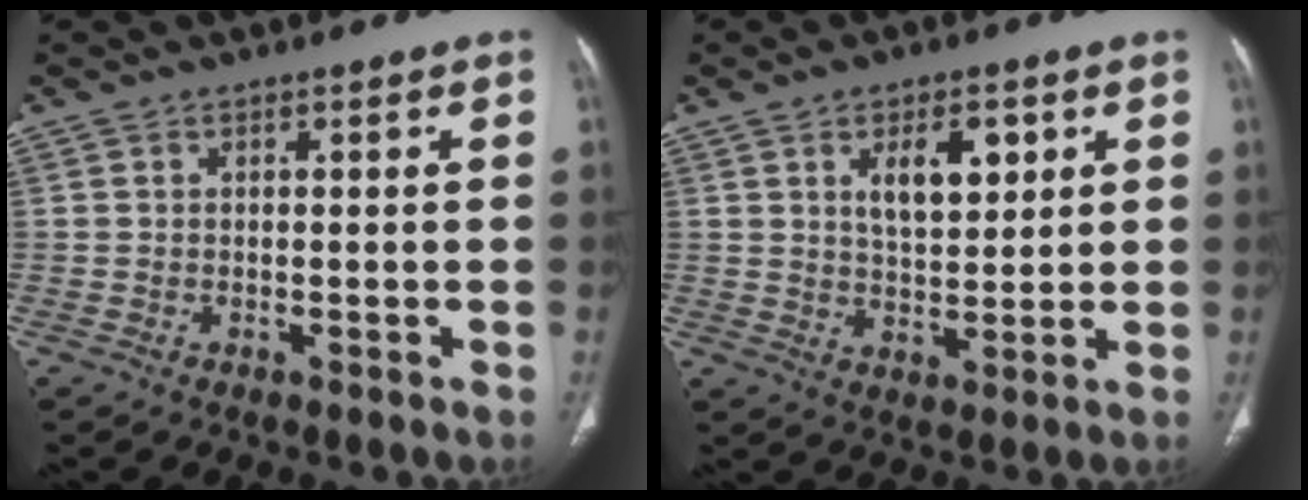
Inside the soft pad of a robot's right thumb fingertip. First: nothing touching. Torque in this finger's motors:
{"motor_torque": [-0.48, 0.61, 0.70, 0.85, 0.08]}